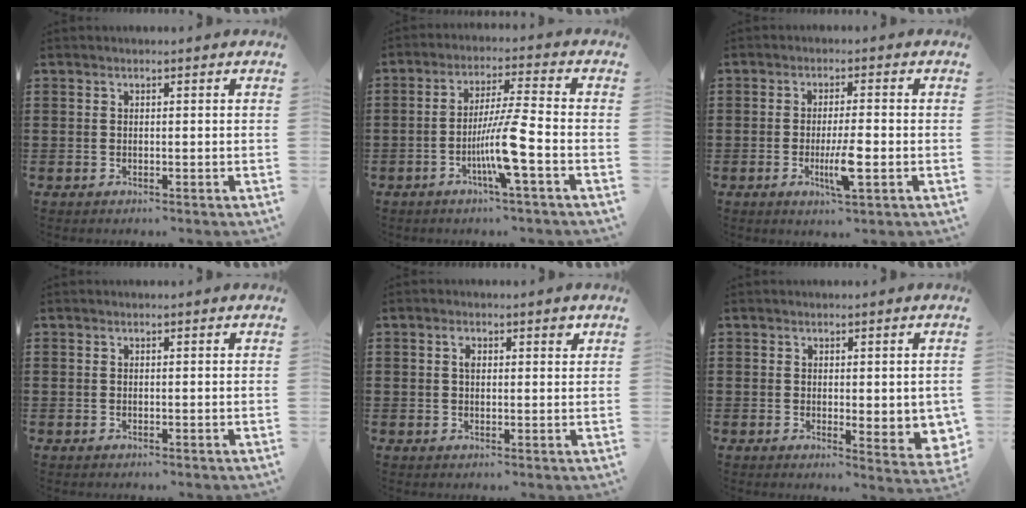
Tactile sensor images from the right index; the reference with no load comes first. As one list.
[{"total": 8.7, "force": [-3.2, -0.2, 8.1], "torque": [-0.155, -0.012, -0.064]}, {"total": 5.6, "force": [-1.6, 0.7, 5.3], "torque": [-0.103, -0.012, -0.030]}, {"total": 0.0}, {"total": 2.1, "force": [0.9, 1.0, 1.7], "torque": [-0.020, 0.001, 0.011]}, {"total": 3.1, "force": [0.7, 1.3, 2.7], "torque": [-0.036, -0.003, 0.012]}]